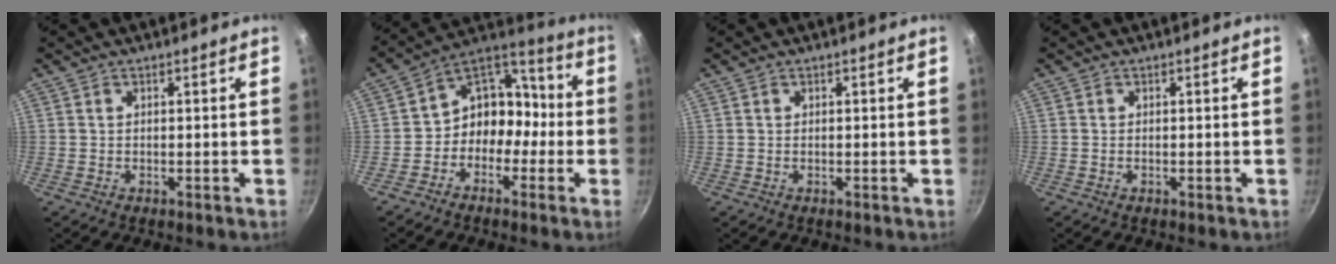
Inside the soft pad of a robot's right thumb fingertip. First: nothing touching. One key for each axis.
{"total": 11.2, "fx": -2.8, "fy": 9.3, "fz": 5.7, "tx": -0.034, "ty": 0.067, "tz": -0.068}
{"total": 0.0}
{"total": 0.0}